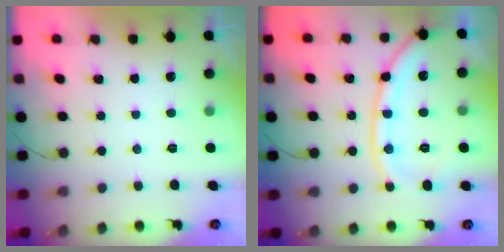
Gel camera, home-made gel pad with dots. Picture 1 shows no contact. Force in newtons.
{"total": 13.9, "press": 13.8, "slide": 1.5}